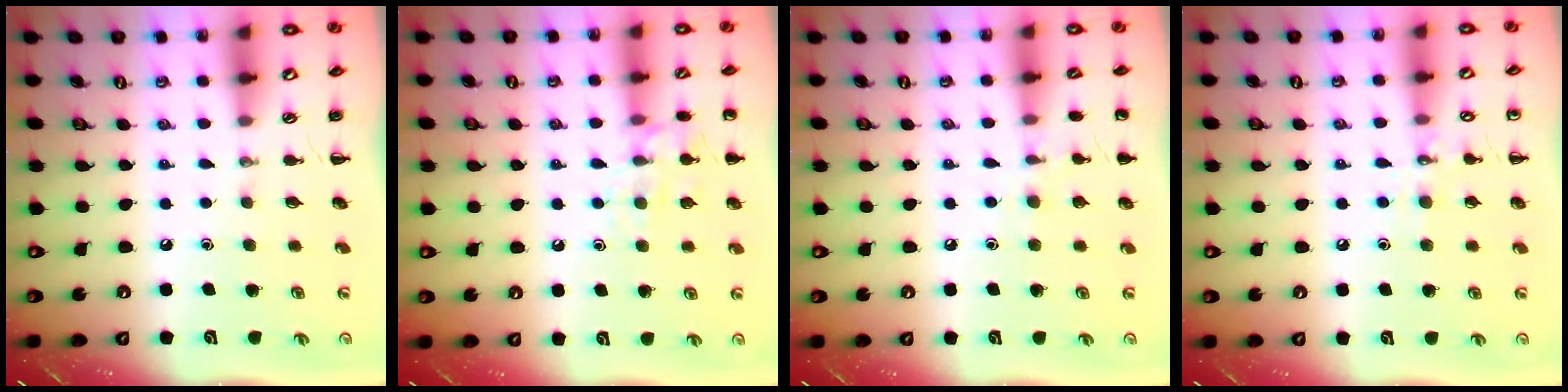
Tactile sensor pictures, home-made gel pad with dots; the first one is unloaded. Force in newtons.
{"total": 9.9, "press": 9.8, "slide": 1.0}
{"total": 6.9, "press": 6.7, "slide": 1.9}
{"total": 7.4, "press": 7.3, "slide": 1.7}